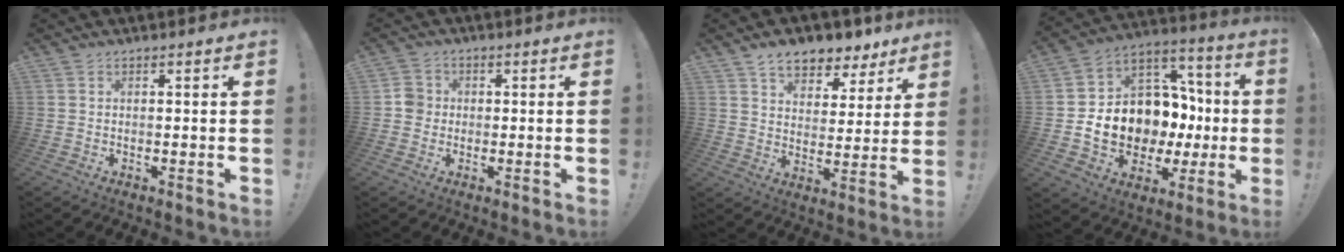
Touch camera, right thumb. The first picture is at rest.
{"total": 4.6, "force": [-0.4, 4.3, 1.5], "torque": [-0.018, 0.012, -0.005]}
{"total": 10.0, "force": [7.5, 5.4, 3.8], "torque": [-0.058, -0.052, 0.138]}
{"total": 15.0, "force": [-2.2, 12.2, 8.4], "torque": [-0.120, 0.003, -0.012]}